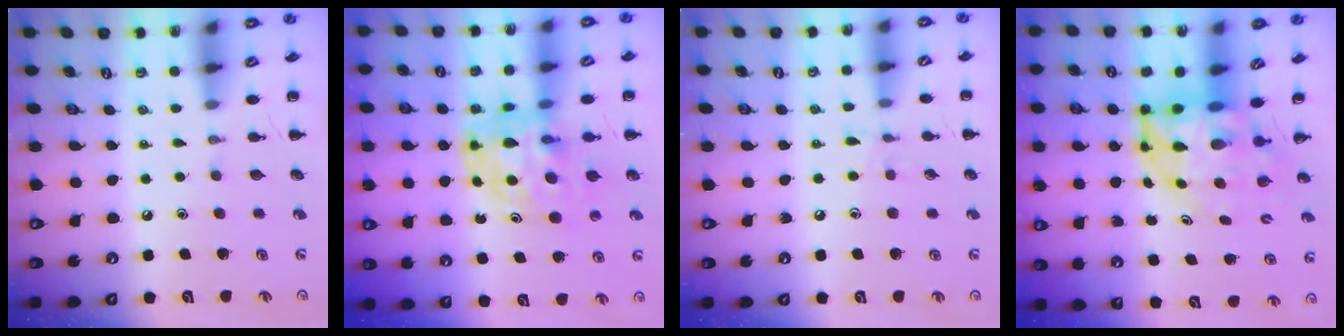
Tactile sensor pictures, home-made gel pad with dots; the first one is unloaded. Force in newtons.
{"total": 9.6, "press": 9.2, "slide": 2.8}
{"total": 5.7, "press": 5.3, "slide": 2.2}
{"total": 8.2, "press": 7.9, "slide": 2.1}